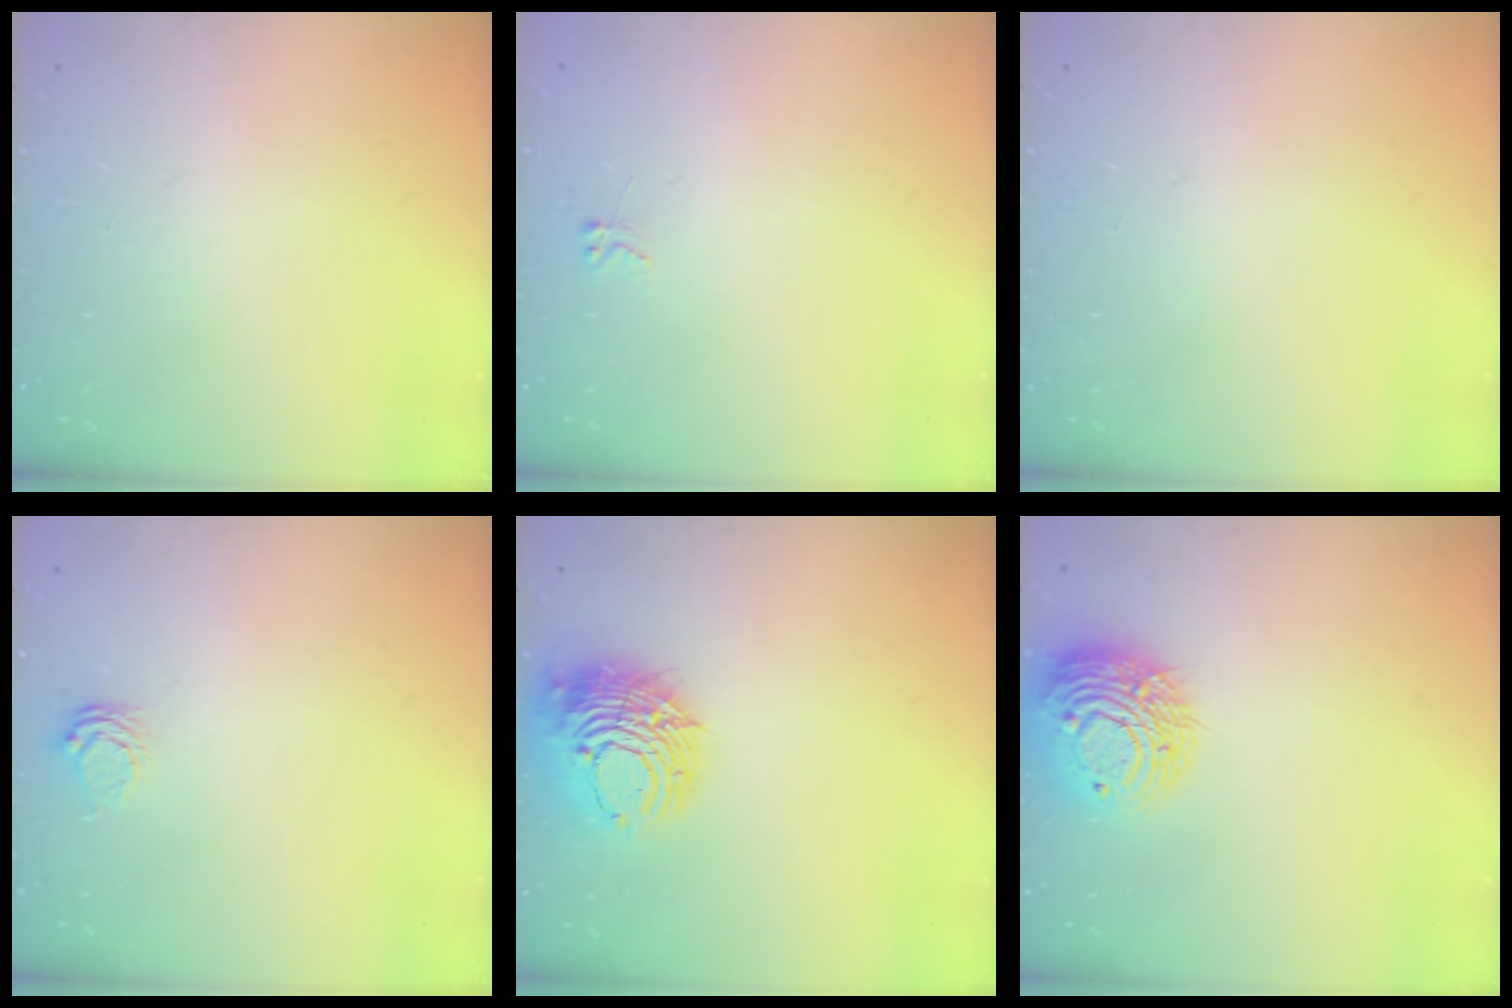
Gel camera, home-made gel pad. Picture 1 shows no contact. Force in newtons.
{"total": 2.6, "press": 2.6, "slide": 0.4}
{"total": 0.0}
{"total": 3.8, "press": 3.8, "slide": 0.3}
{"total": 11.5, "press": 11.5, "slide": 1.3}
{"total": 13.2, "press": 13.1, "slide": 1.4}